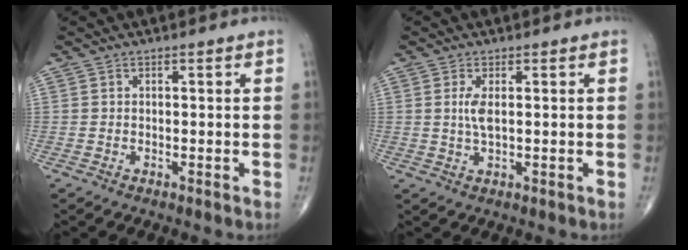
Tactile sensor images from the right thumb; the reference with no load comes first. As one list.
[{"total": 3.1, "force": [0.6, 1.0, 2.9], "torque": [-0.065, -0.004, 0.015]}]